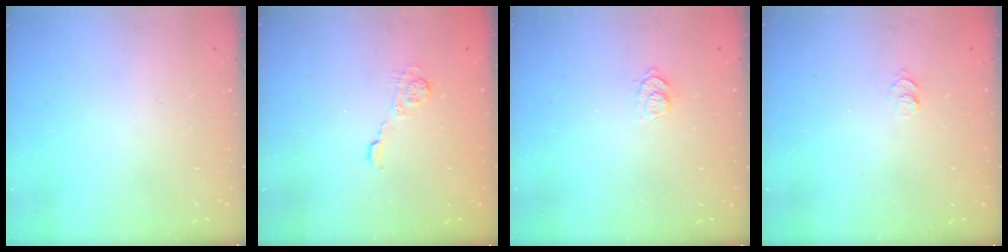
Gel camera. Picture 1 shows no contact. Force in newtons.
{"total": 4.1, "press": 4.1, "slide": 0.7}
{"total": 7.2, "press": 7.1, "slide": 1.3}
{"total": 5.8, "press": 5.7, "slide": 0.8}